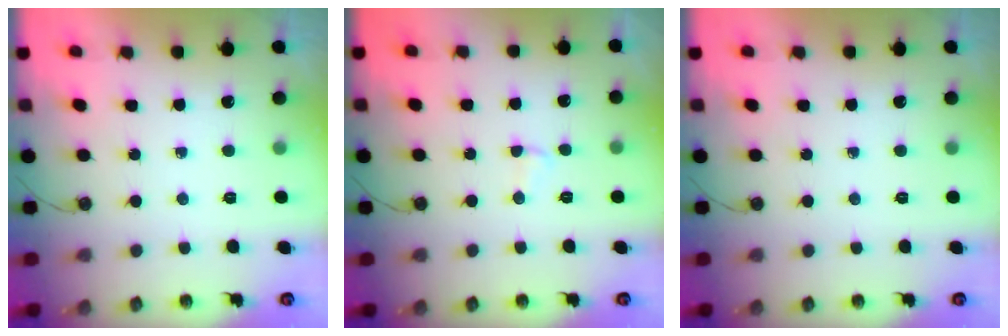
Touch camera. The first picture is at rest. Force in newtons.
{"total": 2.5, "press": 2.5, "slide": 0.5}
{"total": 0.0}